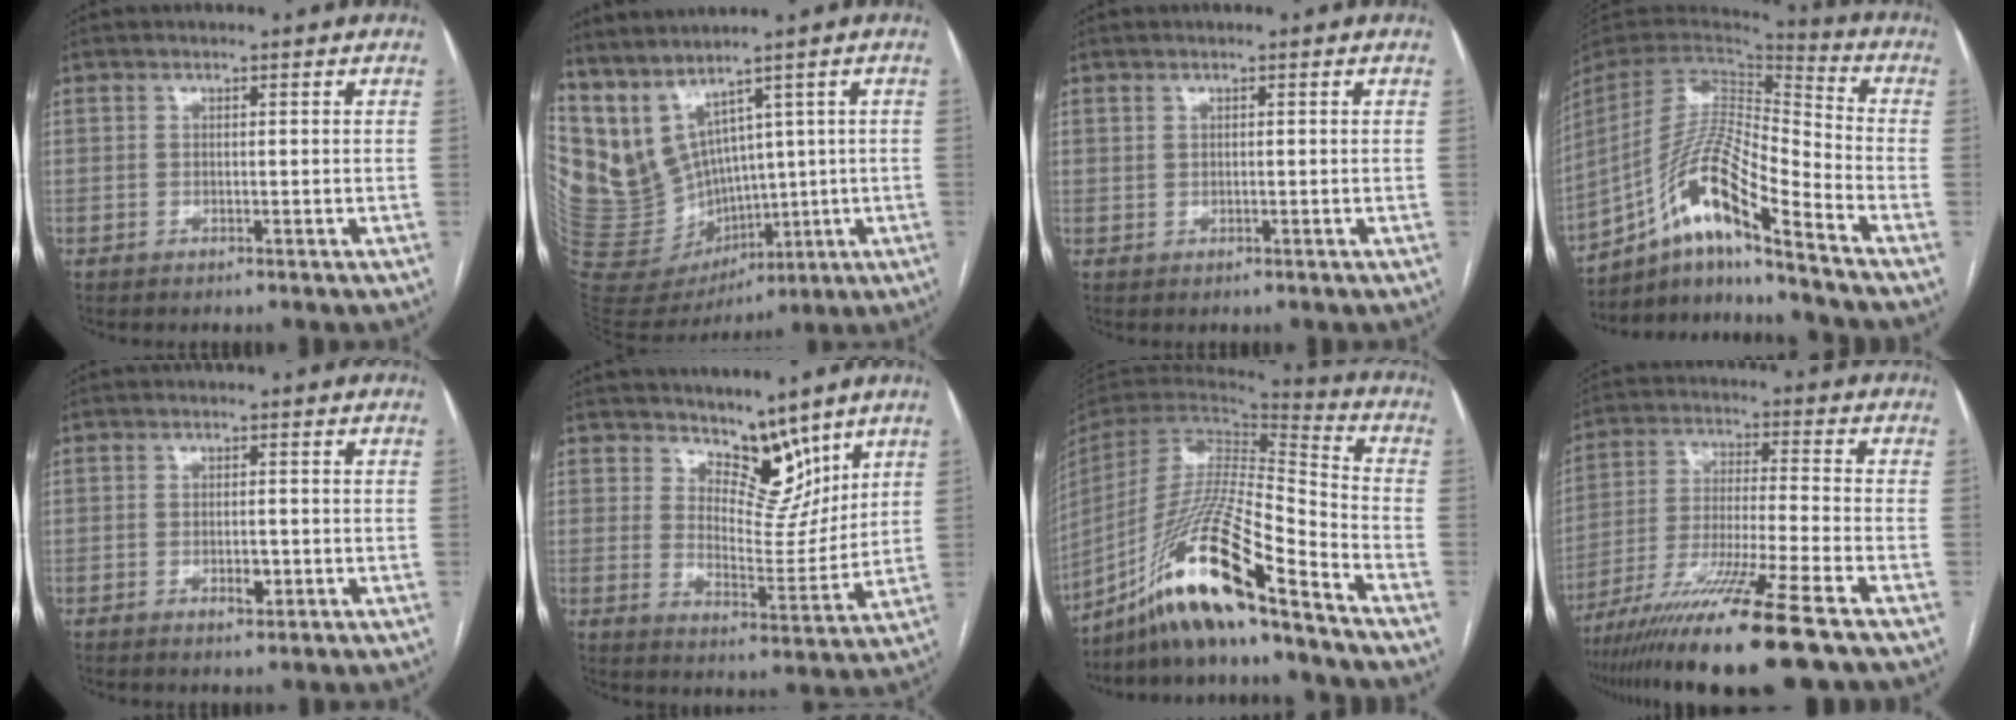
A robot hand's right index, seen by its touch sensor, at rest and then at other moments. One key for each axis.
{"total": 14.0, "fx": 6.1, "fy": 9.9, "fz": 7.7, "tx": -0.175, "ty": 0.017, "tz": 0.169}
{"total": 0.6, "fx": 0.5, "fy": 0.3, "fz": 0.2, "tx": -0.001, "ty": -0.002, "tz": 0.009}
{"total": 16.5, "fx": -10.8, "fy": 1.5, "fz": 12.4, "tx": -0.254, "ty": 0.006, "tz": -0.197}
{"total": 2.4, "fx": -0.8, "fy": 1.1, "fz": 2.0, "tx": -0.032, "ty": 0.000, "tz": -0.008}
{"total": 8.5, "fx": 6.7, "fy": 4.0, "fz": 3.3, "tx": -0.042, "ty": -0.008, "tz": 0.118}
{"total": 19.8, "fx": -14.7, "fy": 0.3, "fz": 13.3, "tx": -0.289, "ty": -0.023, "tz": -0.276}
{"total": 17.3, "fx": -12.3, "fy": -0.8, "fz": 12.2, "tx": -0.222, "ty": -0.048, "tz": -0.214}